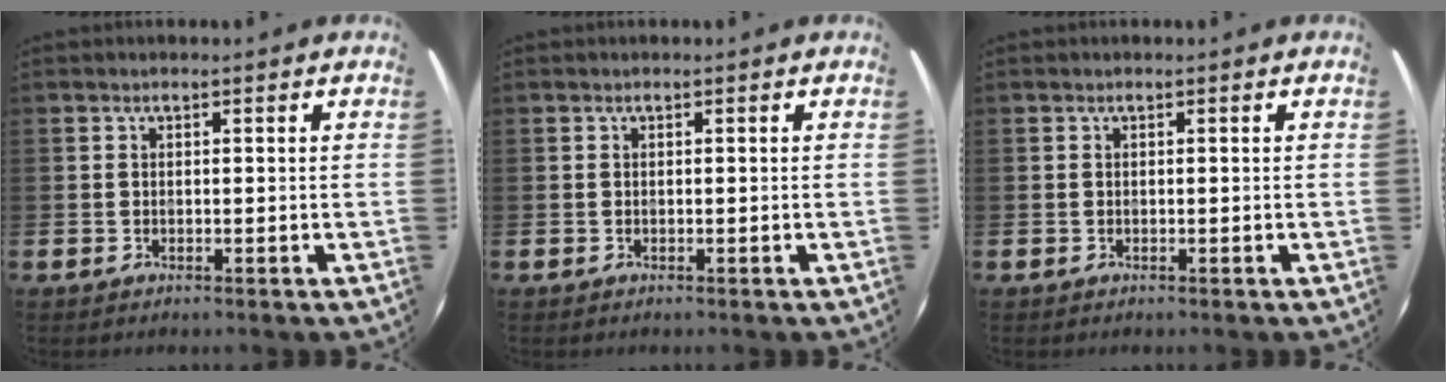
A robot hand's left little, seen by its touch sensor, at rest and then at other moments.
{"total": 0.0}
{"total": 0.0}